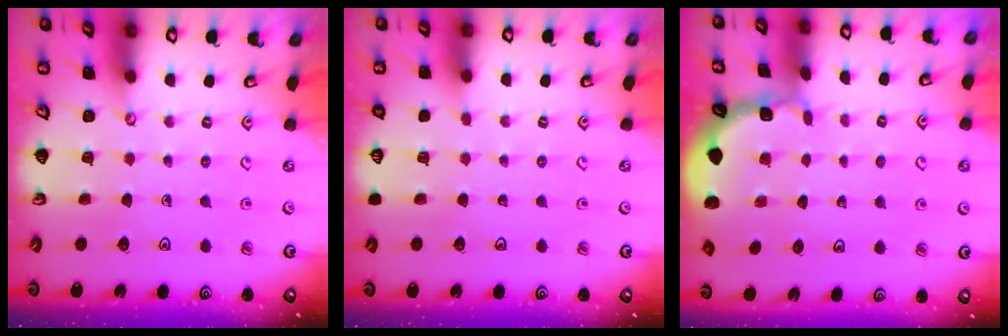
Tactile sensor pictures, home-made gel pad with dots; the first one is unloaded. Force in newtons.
{"total": 0.0}
{"total": 2.6, "press": 2.6, "slide": 0.3}